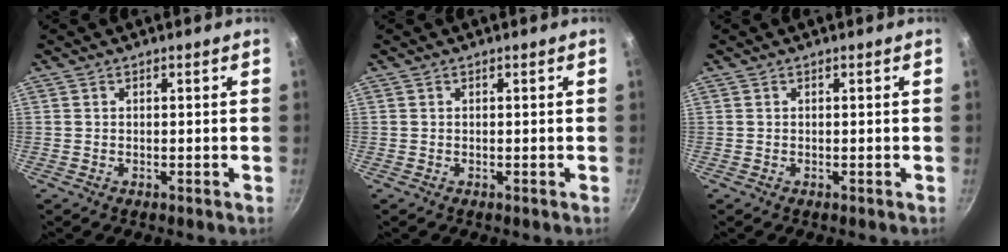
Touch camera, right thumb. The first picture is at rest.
{"total": 0.0}
{"total": 0.0}